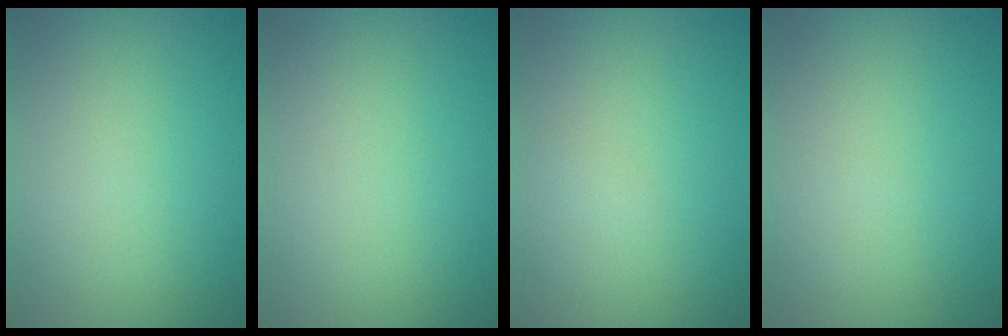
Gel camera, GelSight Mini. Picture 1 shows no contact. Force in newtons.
{"total": 0.0}
{"total": 0.5, "press": 0.5, "slide": 0.0}
{"total": 0.0}